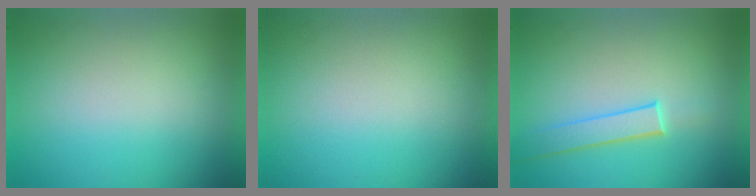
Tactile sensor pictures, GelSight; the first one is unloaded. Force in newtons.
{"total": 0.0}
{"total": 1.9}